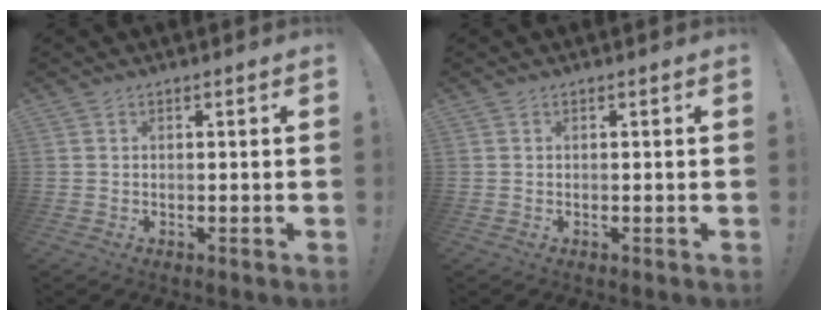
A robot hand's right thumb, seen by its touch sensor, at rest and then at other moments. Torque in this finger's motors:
{"motor_torque": [0.00, 0.00, 0.00, 0.01, 0.00]}